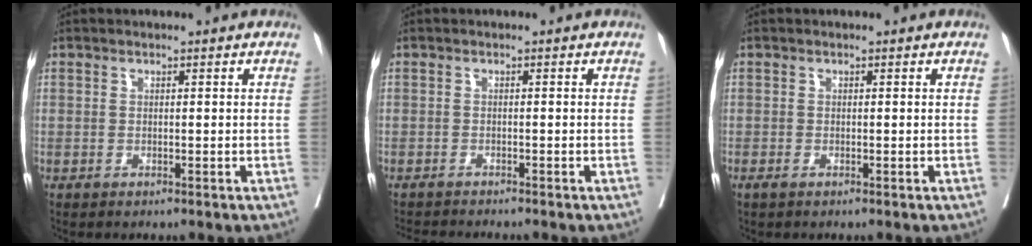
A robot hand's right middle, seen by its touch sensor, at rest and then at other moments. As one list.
[{"total": 3.1, "force": [-3.0, -0.7, 0.3], "torque": [-0.001, -0.015, -0.050]}, {"total": 0.6, "force": [-0.5, 0.1, 0.4], "torque": [-0.010, -0.002, -0.008]}]